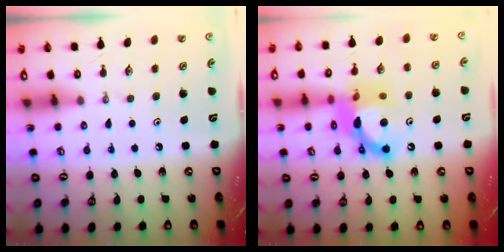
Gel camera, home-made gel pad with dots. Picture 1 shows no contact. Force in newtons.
{"total": 13.4, "press": 13.3, "slide": 1.9}